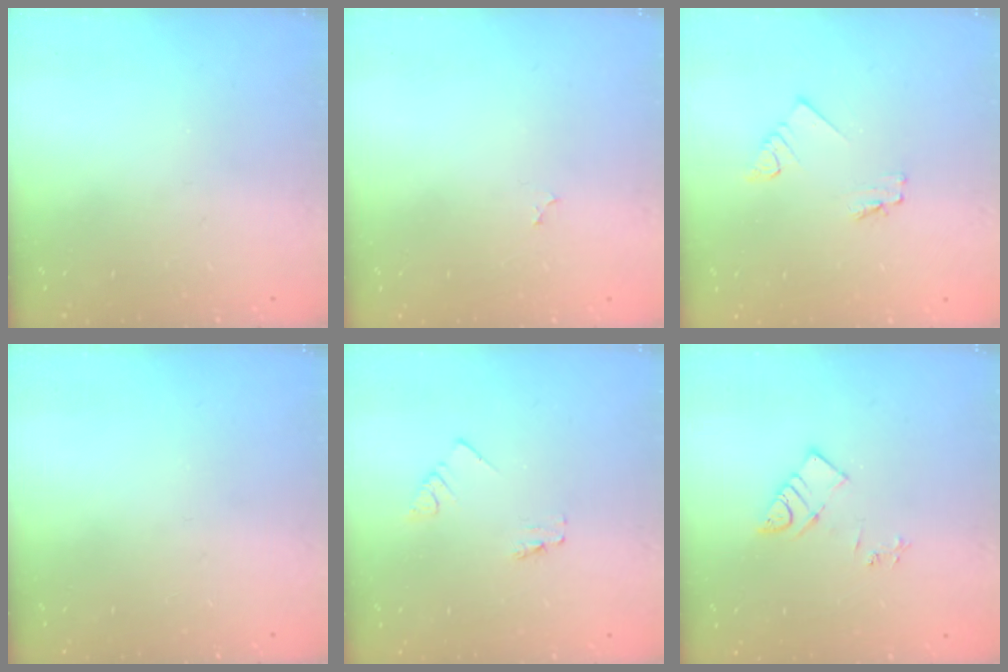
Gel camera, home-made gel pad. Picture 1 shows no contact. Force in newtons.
{"total": 2.3, "press": 2.3, "slide": 0.2}
{"total": 1.8, "press": 1.7, "slide": 0.2}
{"total": 0.0}
{"total": 0.0}
{"total": 6.0, "press": 6.0, "slide": 0.2}